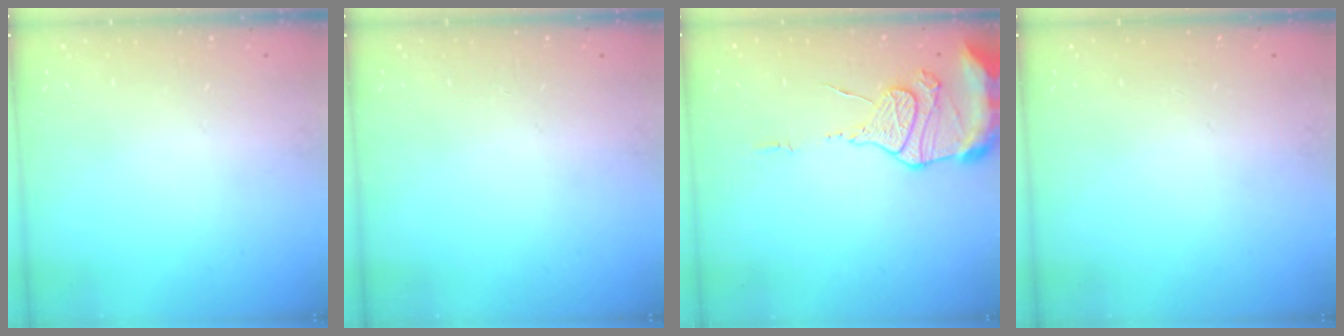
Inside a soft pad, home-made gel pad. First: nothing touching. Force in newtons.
{"total": 0.0}
{"total": 12.5, "press": 12.4, "slide": 1.1}
{"total": 13.0, "press": 3.6, "slide": 12.5}